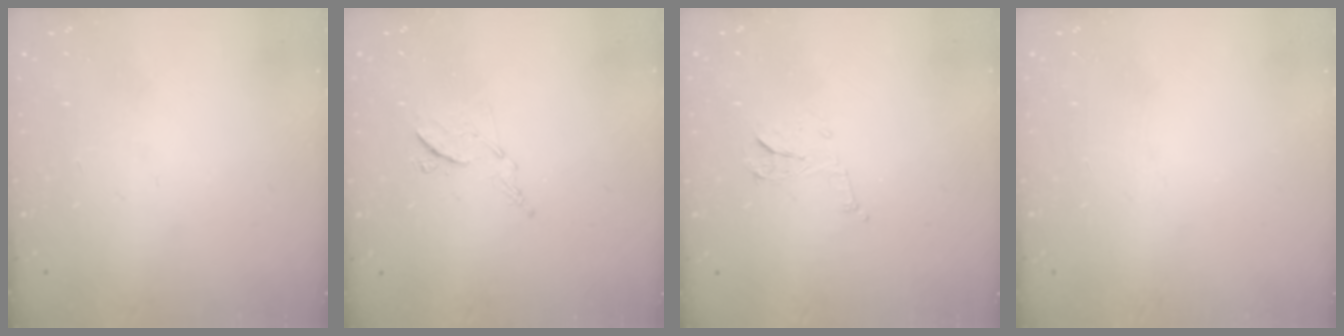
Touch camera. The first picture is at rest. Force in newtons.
{"total": 6.8, "press": 6.7, "slide": 0.8}
{"total": 6.0, "press": 6.0, "slide": 0.5}
{"total": 0.0}